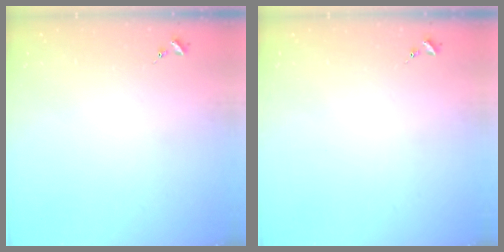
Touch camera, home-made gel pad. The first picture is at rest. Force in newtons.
{"total": 0.0}